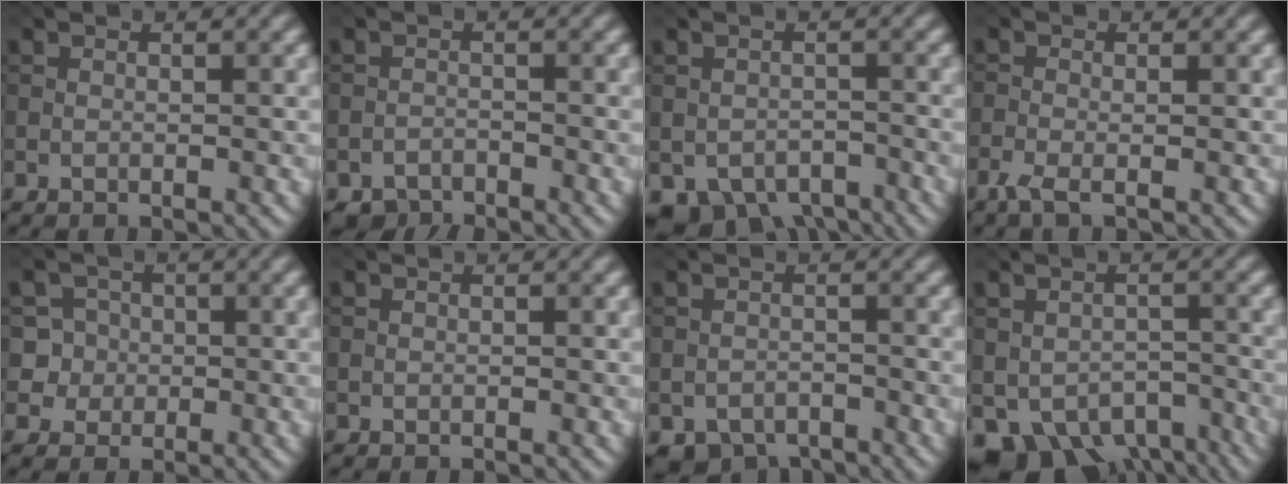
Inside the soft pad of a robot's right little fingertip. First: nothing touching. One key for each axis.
{"total": 2.1, "fx": -2.0, "fy": 0.6, "fz": 0.0, "tx": 0.003, "ty": -0.001, "tz": -0.040}
{"total": 5.2, "fx": -3.7, "fy": 3.1, "fz": 2.0, "tx": -0.024, "ty": -0.024, "tz": -0.053}
{"total": 1.9, "fx": -1.3, "fy": 0.5, "fz": 1.4, "tx": -0.037, "ty": -0.005, "tz": -0.033}
{"total": 4.0, "fx": 0.1, "fy": 3.9, "fz": 0.7, "tx": 0.002, "ty": 0.019, "tz": -0.001}
{"total": 0.0}
{"total": 3.1, "fx": -2.5, "fy": 1.6, "fz": 0.7, "tx": -0.002, "ty": -0.008, "tz": -0.044}
{"total": 7.9, "fx": -5.0, "fy": 5.1, "fz": 3.3, "tx": -0.057, "ty": -0.032, "tz": -0.064}